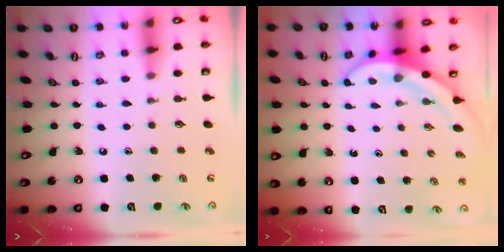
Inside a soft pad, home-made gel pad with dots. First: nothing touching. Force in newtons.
{"total": 3.9, "press": 3.9, "slide": 0.2}